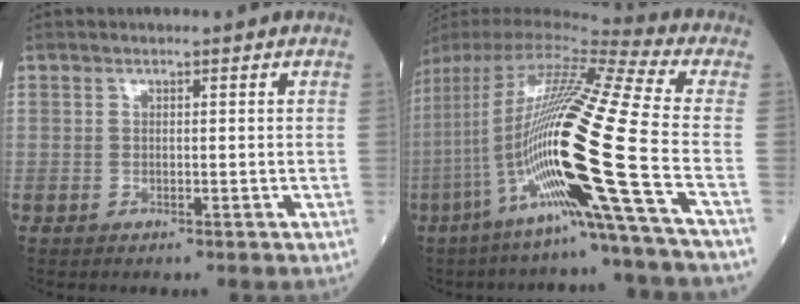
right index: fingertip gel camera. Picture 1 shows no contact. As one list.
[{"total": 24.6, "force": [-7.1, -1.6, 23.5], "torque": [-0.457, -0.025, -0.153]}]